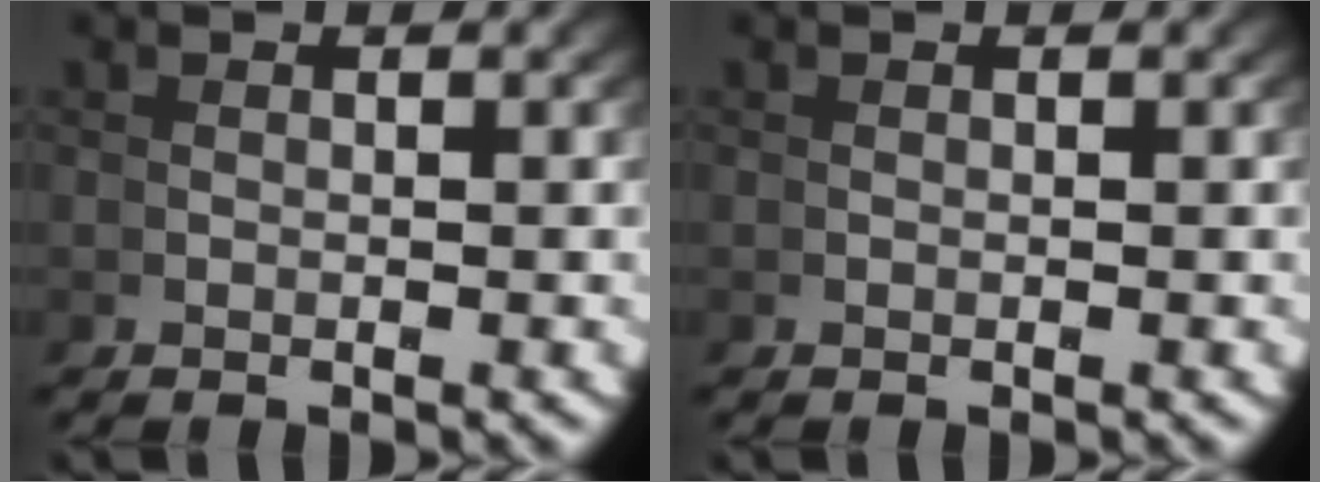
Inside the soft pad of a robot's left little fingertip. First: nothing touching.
{"total": 0.0}